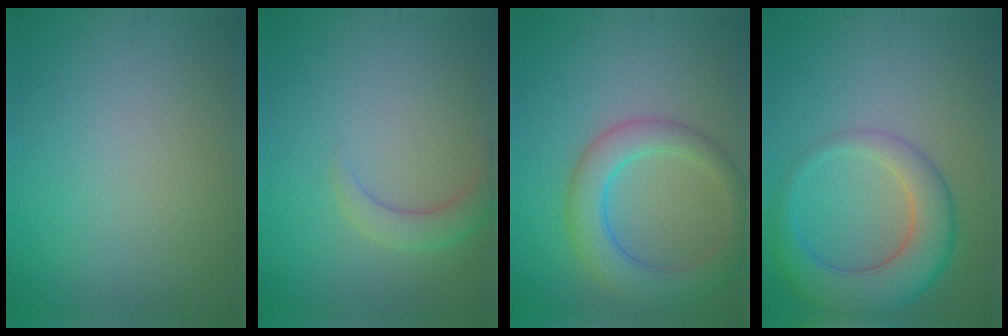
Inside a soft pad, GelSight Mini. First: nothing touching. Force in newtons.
{"total": 2.5, "press": 2.5, "slide": 0.2}
{"total": 5.5, "press": 5.5, "slide": 0.1}
{"total": 6.6, "press": 6.6, "slide": 0.3}